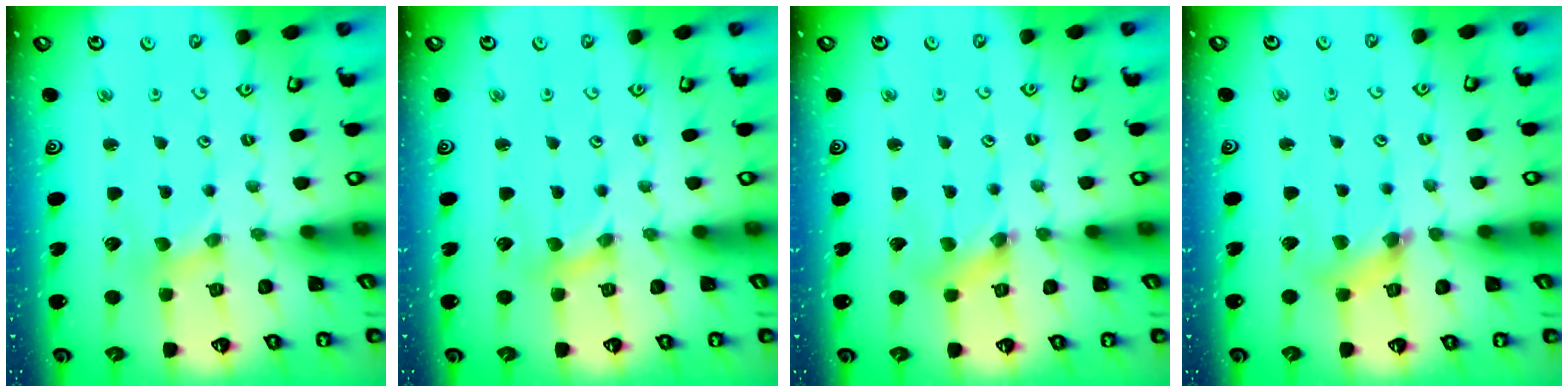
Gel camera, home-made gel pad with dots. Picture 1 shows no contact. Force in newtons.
{"total": 0.0}
{"total": 2.0, "press": 2.0, "slide": 0.1}
{"total": 5.9, "press": 5.9, "slide": 0.7}